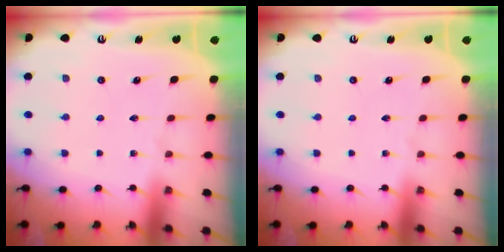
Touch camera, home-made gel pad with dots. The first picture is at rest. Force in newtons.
{"total": 0.0}